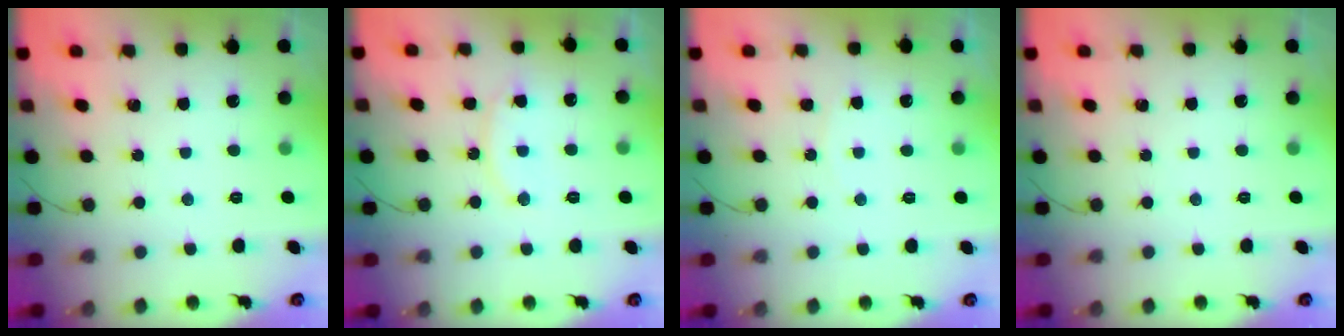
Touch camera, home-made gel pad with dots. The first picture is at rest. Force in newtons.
{"total": 9.8, "press": 9.7, "slide": 0.8}
{"total": 5.5, "press": 5.5, "slide": 0.5}
{"total": 0.0}